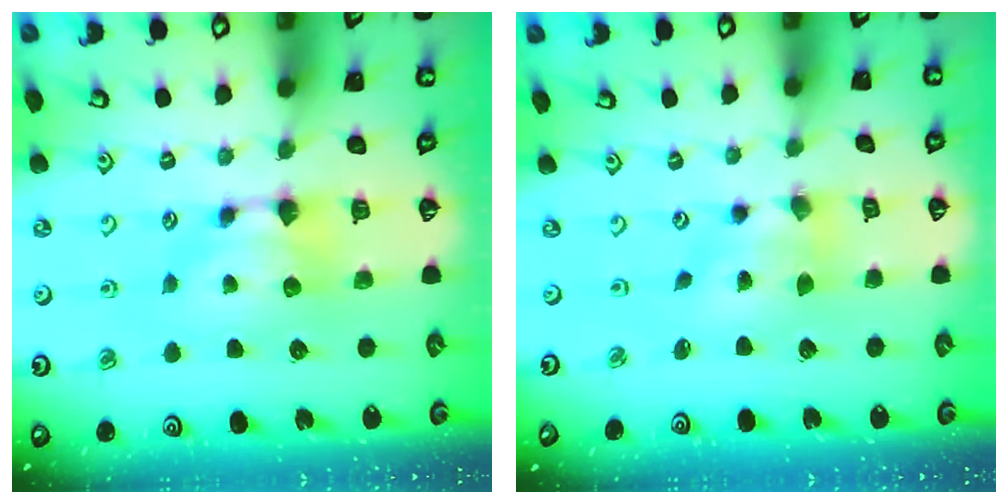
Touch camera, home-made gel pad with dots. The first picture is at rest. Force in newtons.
{"total": 2.7, "press": 2.3, "slide": 1.4}